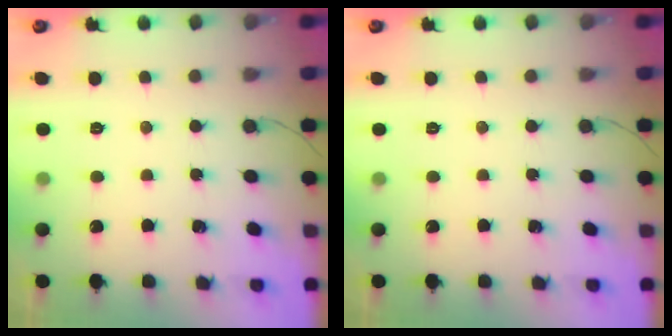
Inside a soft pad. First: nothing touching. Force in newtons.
{"total": 0.0}